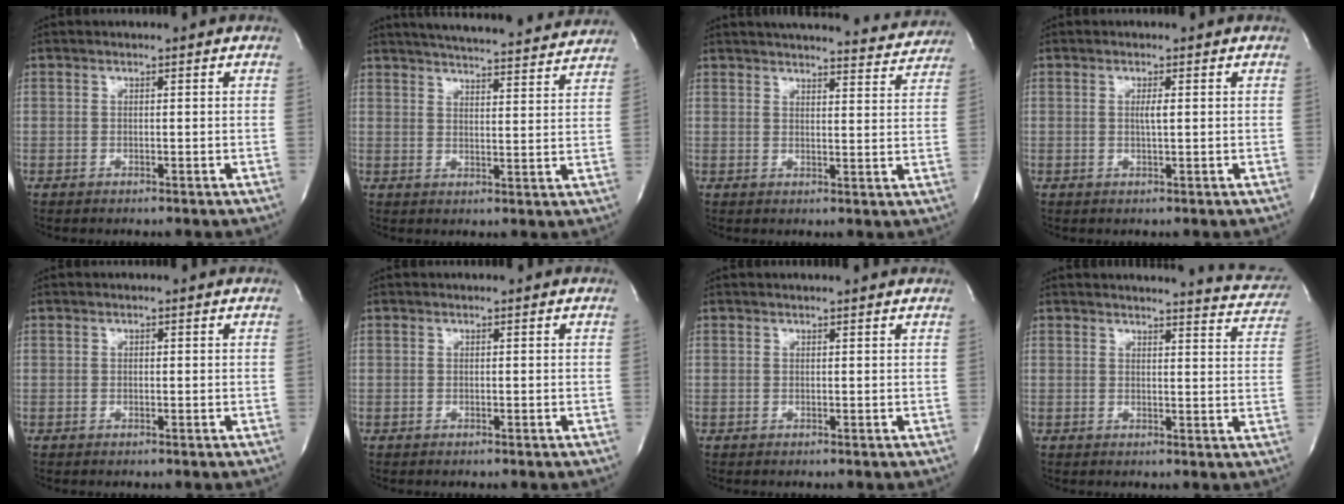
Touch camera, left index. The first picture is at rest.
{"total": 21.8, "force": [20.3, 2.2, 7.6], "torque": [-0.120, -0.008, 0.257]}
{"total": 17.8, "force": [16.9, 2.6, 4.8], "torque": [-0.064, -0.020, 0.199]}
{"total": 1.4, "force": [0.3, 0.0, 1.3], "torque": [-0.030, 0.000, 0.004]}
{"total": 0.0}
{"total": 0.0}
{"total": 2.2, "force": [2.2, 0.0, 0.5], "torque": [-0.011, 0.008, 0.022]}
{"total": 9.4, "force": [9.3, 0.9, 1.2], "torque": [-0.002, -0.048, 0.080]}